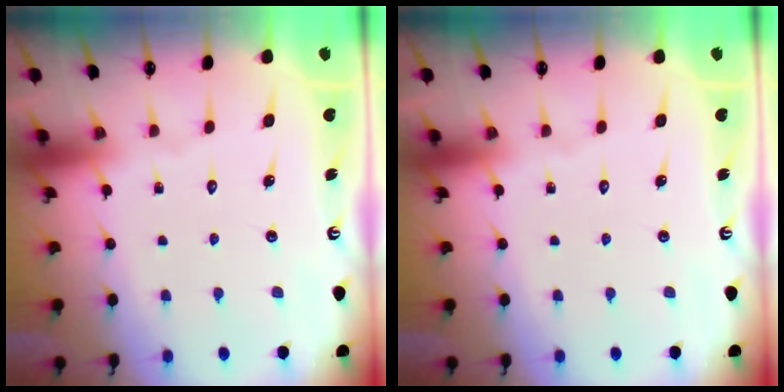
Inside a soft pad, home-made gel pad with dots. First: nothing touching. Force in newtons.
{"total": 0.0}